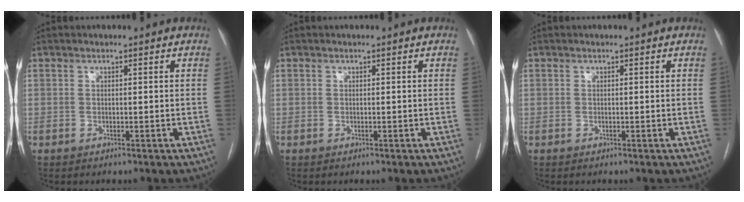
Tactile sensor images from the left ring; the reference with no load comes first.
{"total": 0.0}
{"total": 0.0}